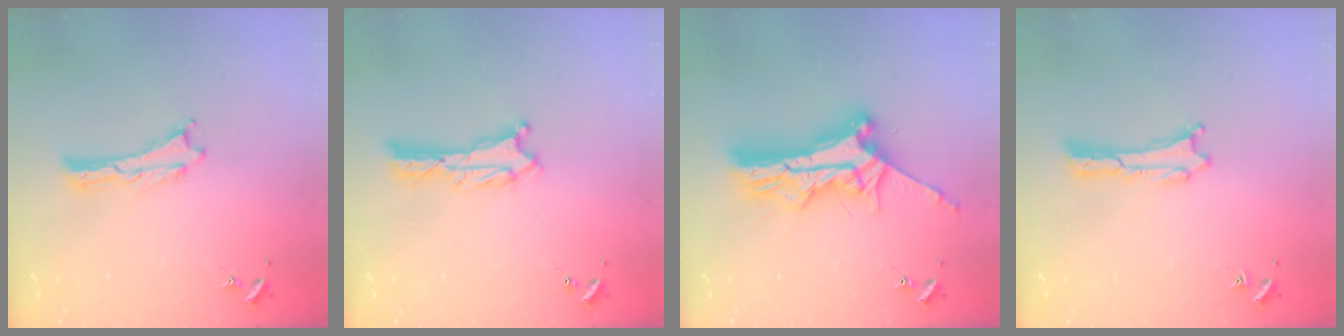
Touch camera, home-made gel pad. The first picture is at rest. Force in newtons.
{"total": 0.7, "press": 0.7, "slide": 0.1}
{"total": 10.4, "press": 10.4, "slide": 1.0}
{"total": 0.0}